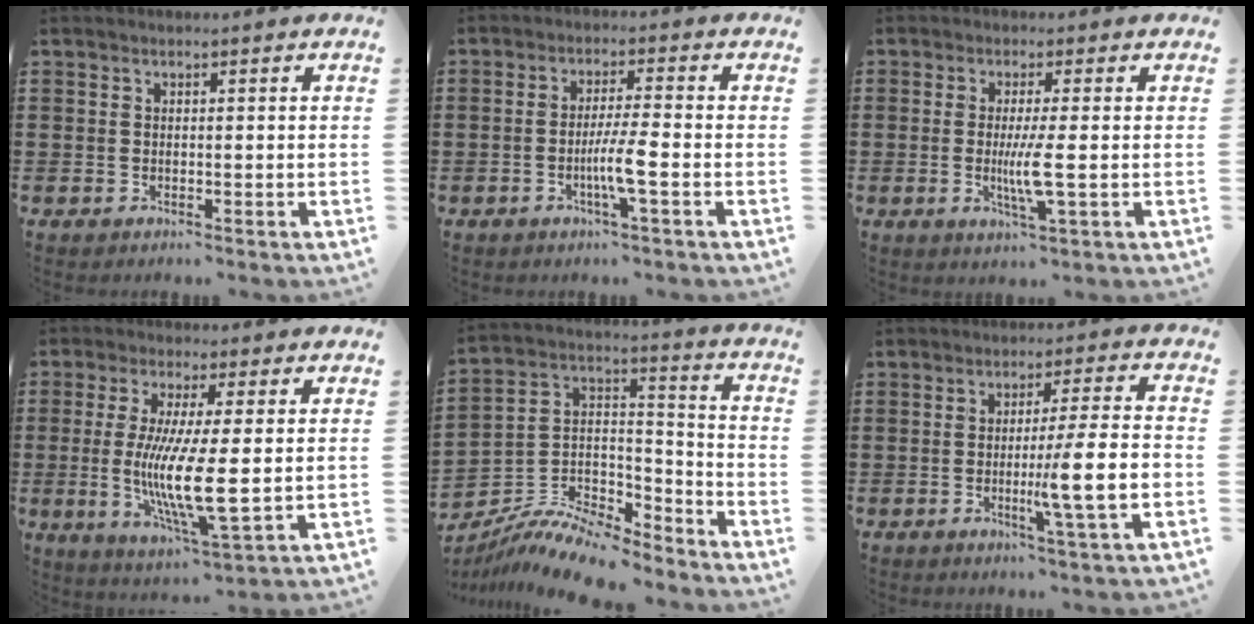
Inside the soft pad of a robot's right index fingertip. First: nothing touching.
{"total": 5.1, "force": [-1.8, -0.2, 4.8], "torque": [-0.097, -0.014, -0.037]}
{"total": 4.7, "force": [-1.0, -0.1, 4.6], "torque": [-0.095, -0.016, -0.023]}
{"total": 10.2, "force": [-0.3, 1.4, 10.1], "torque": [-0.211, -0.018, -0.009]}
{"total": 9.7, "force": [-8.8, 2.2, 3.3], "torque": [-0.070, 0.014, -0.177]}
{"total": 8.9, "force": [-2.1, -0.7, 8.7], "torque": [-0.138, -0.016, -0.040]}